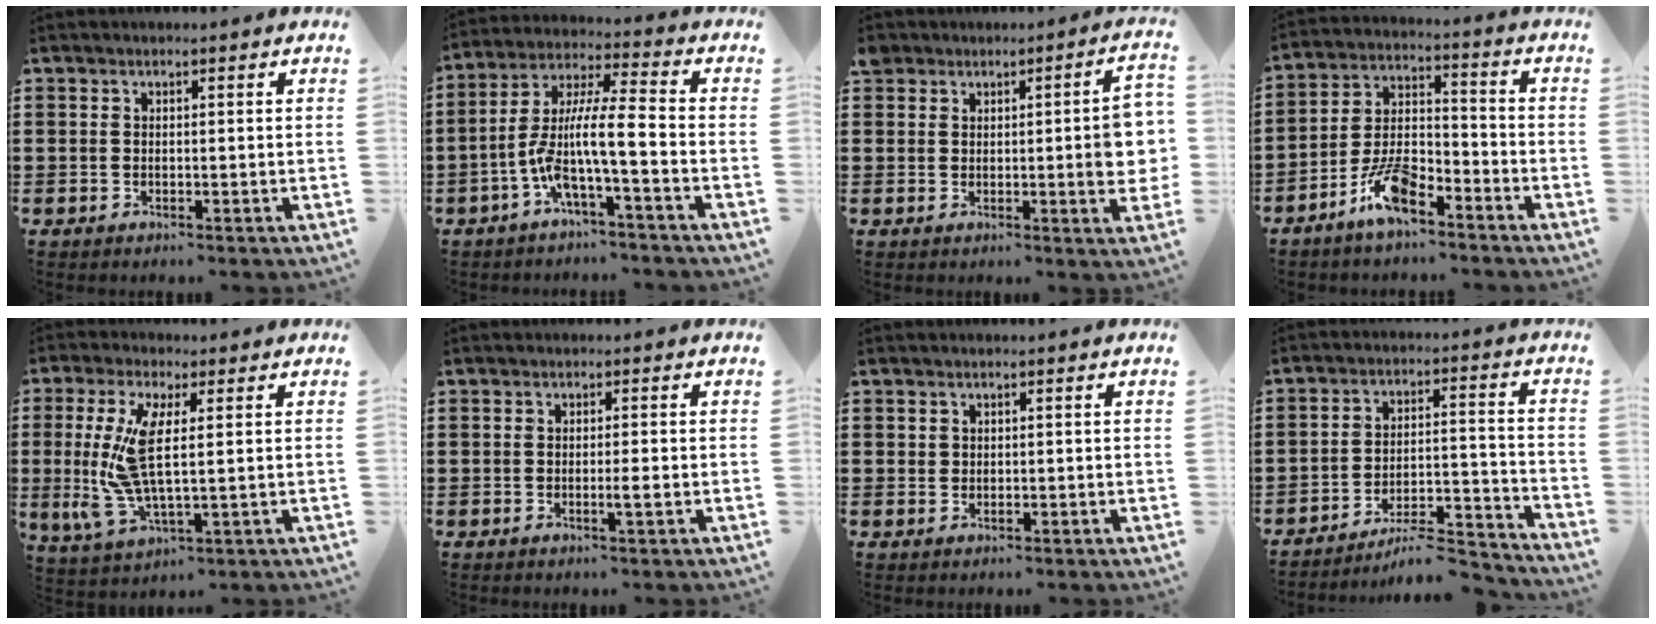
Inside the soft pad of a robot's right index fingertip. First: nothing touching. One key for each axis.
{"total": 9.2, "fx": -3.6, "fy": 1.4, "fz": 8.4, "tx": -0.183, "ty": -0.023, "tz": -0.077}
{"total": 6.7, "fx": 1.1, "fy": 2.2, "fz": 6.2, "tx": -0.077, "ty": -0.009, "tz": 0.017}
{"total": 8.4, "fx": -5.9, "fy": 2.7, "fz": 5.3, "tx": -0.113, "ty": 0.009, "tz": -0.112}
{"total": 9.7, "fx": 1.3, "fy": 3.0, "fz": 9.1, "tx": -0.207, "ty": -0.019, "tz": 0.020}
{"total": 1.7, "fx": -0.5, "fy": -0.1, "fz": 1.6, "tx": -0.026, "ty": -0.004, "tz": -0.009}
{"total": 0.7, "fx": 0.4, "fy": 0.6, "fz": 0.1, "tx": -0.003, "ty": 0.002, "tz": 0.008}
{"total": 7.1, "fx": -6.4, "fy": 0.9, "fz": 2.9, "tx": -0.041, "ty": 0.005, "tz": -0.122}